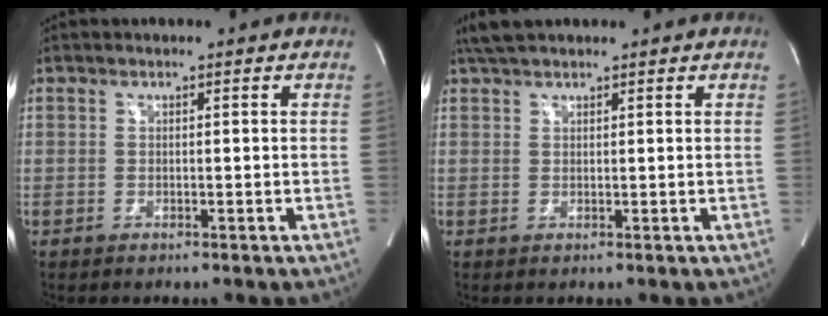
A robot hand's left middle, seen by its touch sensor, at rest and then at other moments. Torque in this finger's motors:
{"motor_torque": [0.16, 0.13, -0.12, -0.01]}